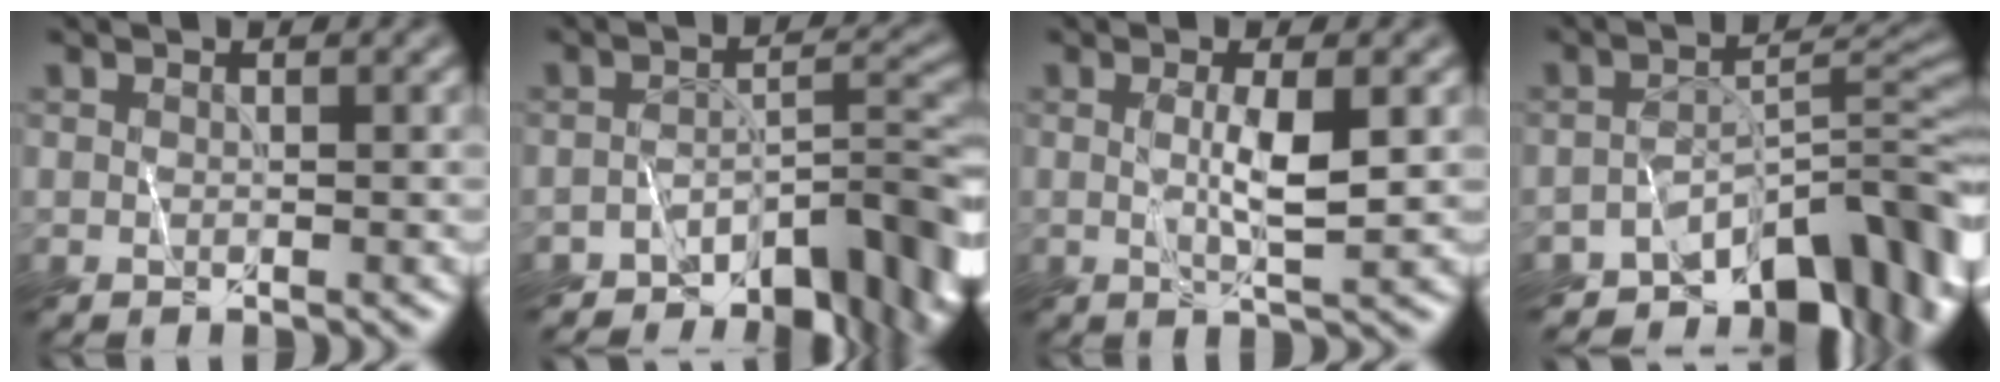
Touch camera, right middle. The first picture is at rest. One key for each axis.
{"total": 9.0, "fx": -6.2, "fy": 3.5, "fz": 5.5, "tx": -0.060, "ty": 0.006, "tz": -0.095}
{"total": 3.1, "fx": 0.4, "fy": 0.4, "fz": 3.0, "tx": -0.058, "ty": 0.001, "tz": 0.009}
{"total": 11.2, "fx": -7.4, "fy": 4.8, "fz": 6.8, "tx": -0.075, "ty": 0.002, "tz": -0.118}